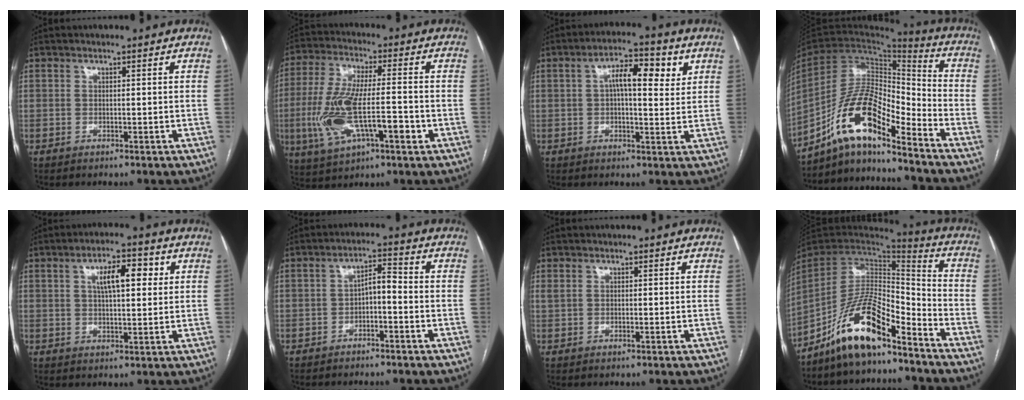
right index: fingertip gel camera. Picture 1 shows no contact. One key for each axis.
{"total": 14.1, "fx": -3.3, "fy": 4.4, "fz": 13.0, "tx": -0.271, "ty": 0.003, "tz": -0.052}
{"total": 8.6, "fx": 2.7, "fy": 3.2, "fz": 7.5, "tx": -0.117, "ty": 0.022, "tz": 0.037}
{"total": 14.2, "fx": -9.8, "fy": 3.2, "fz": 9.7, "tx": -0.191, "ty": 0.032, "tz": -0.174}
{"total": 7.4, "fx": 2.4, "fy": 2.5, "fz": 6.6, "tx": -0.109, "ty": 0.017, "tz": 0.040}
{"total": 3.8, "fx": -1.3, "fy": 1.3, "fz": 3.3, "tx": -0.055, "ty": 0.019, "tz": -0.021}
{"total": 0.8, "fx": 0.2, "fy": 0.3, "fz": 0.7, "tx": -0.027, "ty": 0.002, "tz": 0.009}
{"total": 14.4, "fx": -10.6, "fy": 3.6, "fz": 9.0, "tx": -0.172, "ty": 0.019, "tz": -0.191}